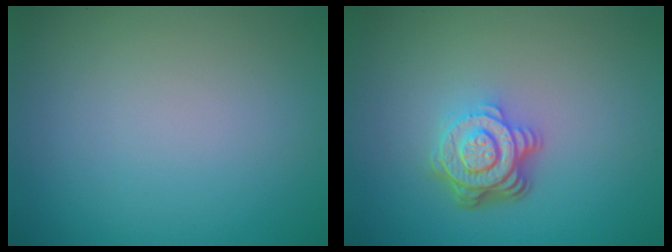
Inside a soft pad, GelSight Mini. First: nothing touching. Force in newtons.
{"total": 4.9, "press": 3.4, "slide": 3.5}